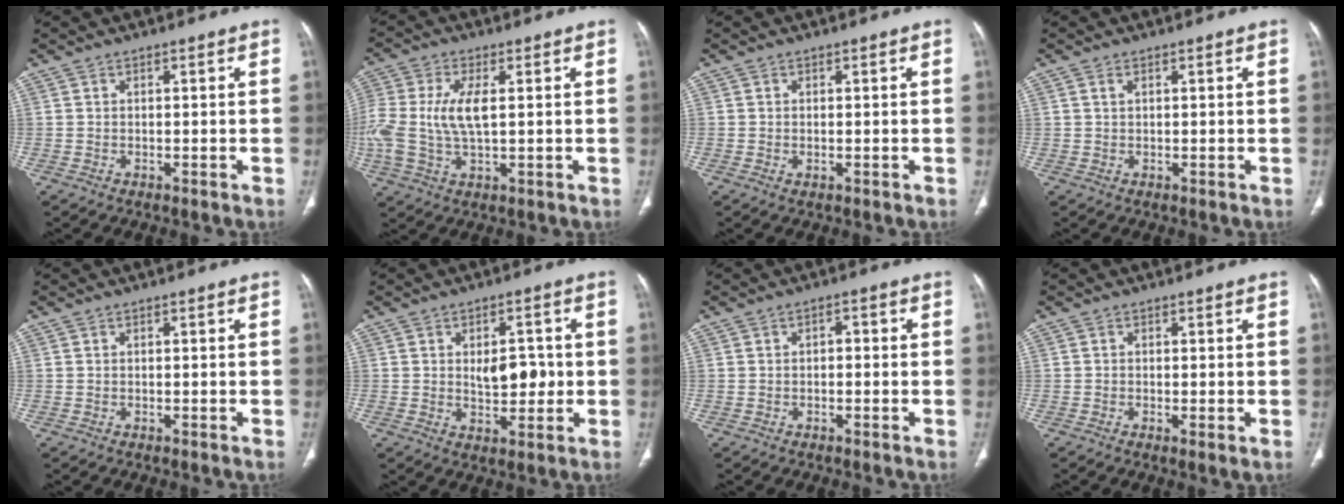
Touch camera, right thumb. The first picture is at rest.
{"total": 12.6, "force": [0.9, 6.2, 10.9], "torque": [-0.268, -0.001, 0.022]}
{"total": 0.7, "force": [-0.2, 0.4, 0.6], "torque": [-0.013, -0.001, 0.000]}
{"total": 0.9, "force": [0.4, 0.5, 0.6], "torque": [-0.015, 0.004, 0.009]}
{"total": 0.0}
{"total": 7.1, "force": [0.3, 4.1, 5.8], "torque": [-0.061, -0.001, 0.011]}
{"total": 1.7, "force": [-0.2, 1.2, 1.3], "torque": [-0.011, 0.008, -0.008]}
{"total": 1.4, "force": [-0.3, 0.2, 1.4], "torque": [-0.033, -0.008, -0.007]}